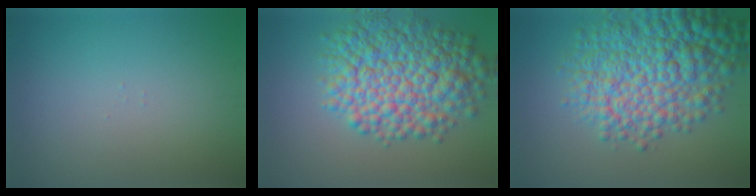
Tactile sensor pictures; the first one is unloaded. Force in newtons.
{"total": 9.8, "press": 9.8, "slide": 0.2}
{"total": 10.9, "press": 10.9, "slide": 0.3}